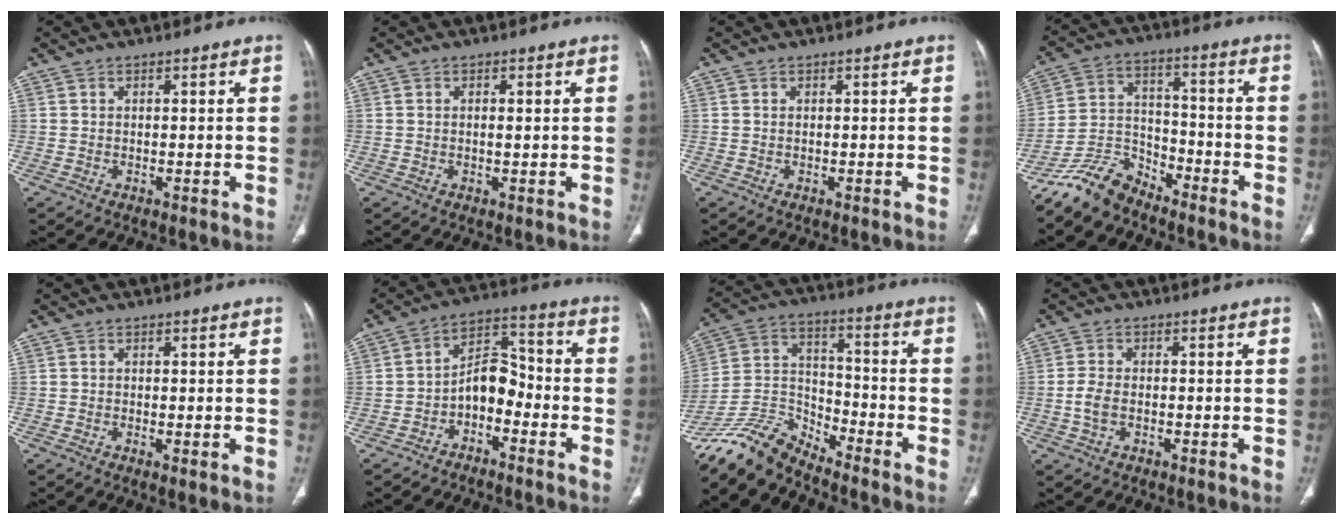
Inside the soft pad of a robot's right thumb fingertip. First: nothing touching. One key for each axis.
{"total": 1.4, "fx": 0.3, "fy": 0.4, "fz": 1.3, "tx": -0.024, "ty": 0.000, "tz": 0.004}
{"total": 0.0}
{"total": 9.1, "fx": -8.1, "fy": 3.7, "fz": 1.8, "tx": -0.024, "ty": 0.069, "tz": -0.163}
{"total": 1.0, "fx": -0.2, "fy": 0.3, "fz": 1.0, "tx": -0.019, "ty": -0.005, "tz": -0.003}
{"total": 8.3, "fx": -3.4, "fy": 5.2, "fz": 5.6, "tx": -0.070, "ty": 0.054, "tz": -0.068}
{"total": 11.2, "fx": -10.8, "fy": 1.9, "fz": 1.9, "tx": -0.046, "ty": 0.077, "tz": -0.221}
{"total": 3.4, "fx": -0.7, "fy": 2.1, "fz": 2.5, "tx": -0.055, "ty": 0.011, "tz": -0.014}